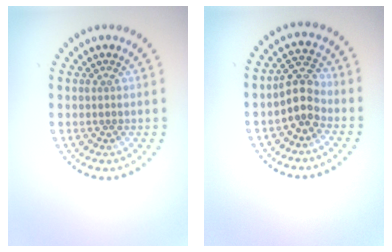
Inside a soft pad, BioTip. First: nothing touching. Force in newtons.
{"total": 3.2, "press": 2.9, "slide": 1.4}